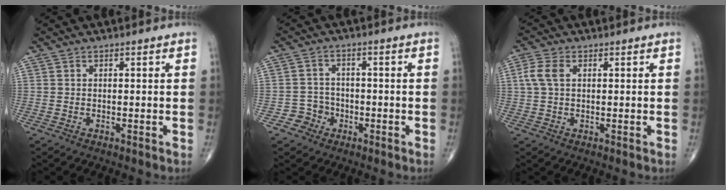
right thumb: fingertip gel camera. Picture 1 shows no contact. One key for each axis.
{"total": 4.0, "fx": -1.8, "fy": 3.6, "fz": 0.0, "tx": 0.030, "ty": 0.019, "tz": -0.036}
{"total": 4.2, "fx": 1.0, "fy": 2.5, "fz": 3.2, "tx": -0.083, "ty": 0.011, "tz": 0.018}